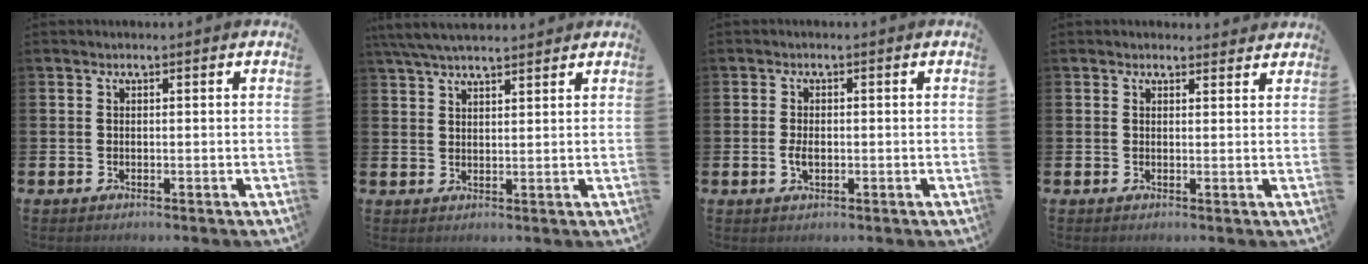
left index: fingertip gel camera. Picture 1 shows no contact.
{"total": 5.4, "force": [4.9, 1.1, 1.9], "torque": [-0.045, -0.013, 0.090]}
{"total": 2.1, "force": [-0.3, 1.2, 1.7], "torque": [-0.027, 0.000, -0.008]}
{"total": 1.5, "force": [1.4, 0.5, 0.0], "torque": [0.008, -0.003, 0.024]}